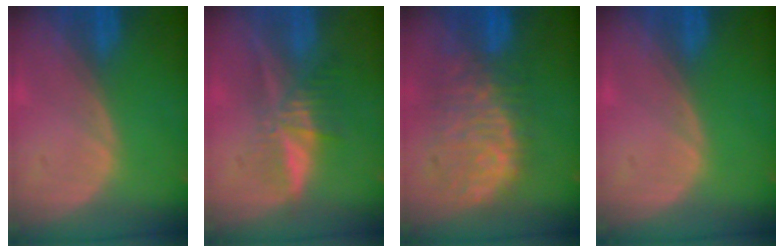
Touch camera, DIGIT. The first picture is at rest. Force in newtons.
{"total": 5.8, "press": 5.4, "slide": 2.1}
{"total": 11.0, "press": 9.6, "slide": 5.4}
{"total": 0.0}